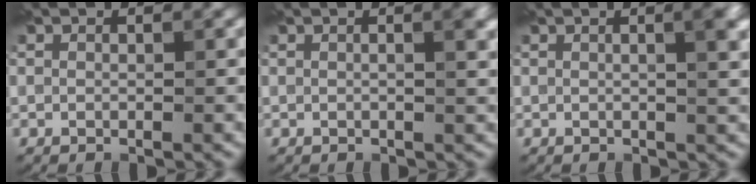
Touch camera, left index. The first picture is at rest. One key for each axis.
{"total": 3.2, "fx": 0.7, "fy": 1.2, "fz": 2.8, "tx": -0.018, "ty": 0.010, "tz": 0.000}
{"total": 5.0, "fx": 1.4, "fy": 2.1, "fz": 4.3, "tx": -0.025, "ty": 0.029, "tz": -0.005}